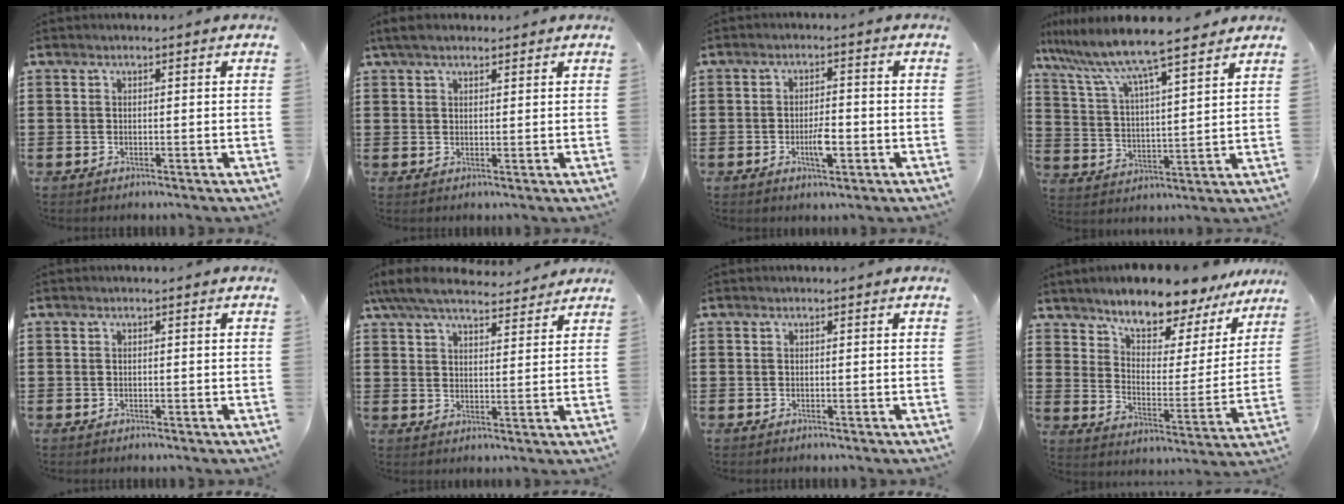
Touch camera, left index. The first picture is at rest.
{"total": 2.9, "force": [2.1, 1.1, 1.7], "torque": [-0.039, 0.007, 0.040]}
{"total": 4.3, "force": [-1.2, 1.5, 3.9], "torque": [-0.064, 0.006, -0.021]}
{"total": 8.6, "force": [7.6, 0.1, 4.0], "torque": [-0.109, -0.043, 0.126]}
{"total": 0.0}
{"total": 7.2, "force": [6.2, 1.5, 3.2], "torque": [-0.080, -0.018, 0.113]}
{"total": 0.0}
{"total": 9.0, "force": [8.2, 2.2, 2.9], "torque": [-0.072, -0.063, 0.141]}